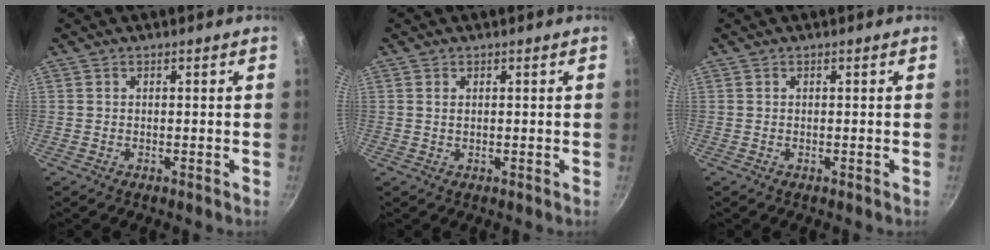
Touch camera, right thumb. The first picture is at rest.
{"total": 0.9, "force": [0.3, 0.5, 0.6], "torque": [-0.011, 0.002, 0.007]}
{"total": 0.0}